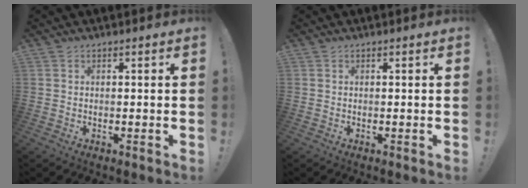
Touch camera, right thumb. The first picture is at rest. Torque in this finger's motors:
{"motor_torque": [0.00, 0.00, 0.07, -0.07, 0.00]}